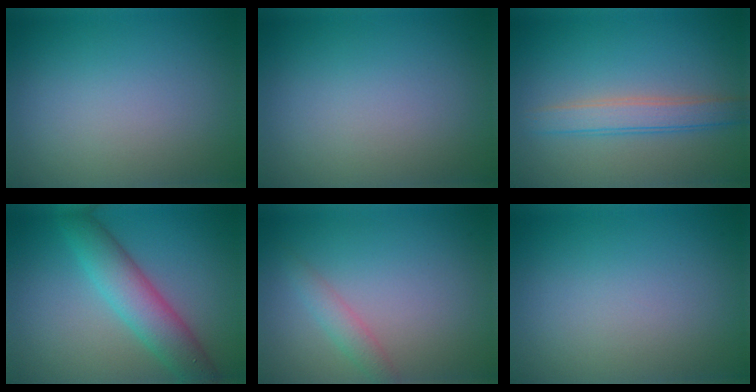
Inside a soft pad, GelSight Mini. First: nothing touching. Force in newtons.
{"total": 0.0}
{"total": 2.9, "press": 2.9, "slide": 0.1}
{"total": 5.4, "press": 5.4, "slide": 0.0}
{"total": 1.7, "press": 1.7, "slide": 0.1}
{"total": 0.0}